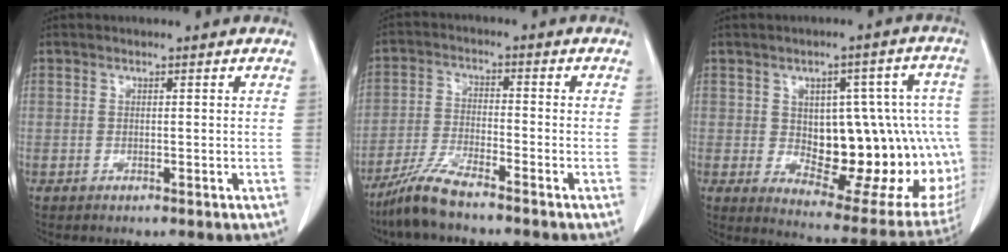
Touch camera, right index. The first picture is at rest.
{"total": 7.0, "force": [-5.8, 0.3, 3.8], "torque": [-0.087, -0.021, -0.118]}
{"total": 23.1, "force": [-1.5, 10.0, 20.8], "torque": [-0.193, 0.032, 0.017]}